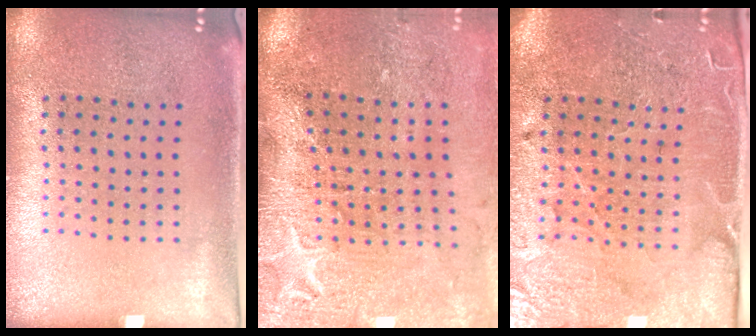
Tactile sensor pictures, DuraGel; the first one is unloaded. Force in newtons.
{"total": 3.6, "press": 3.3, "slide": 1.4}
{"total": 3.7, "press": 3.6, "slide": 0.7}